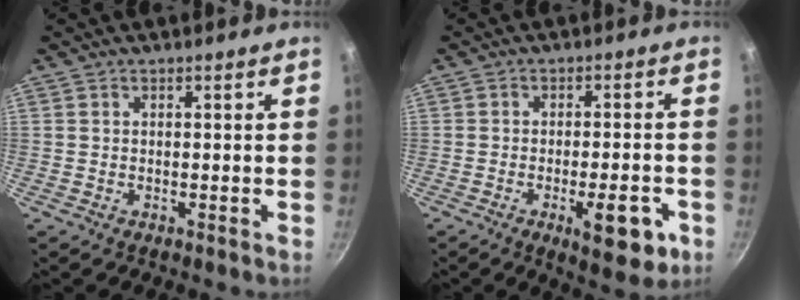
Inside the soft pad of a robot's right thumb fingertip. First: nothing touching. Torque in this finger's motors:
{"motor_torque": [1.41, 0.67, 0.74, -0.04, 0.23]}